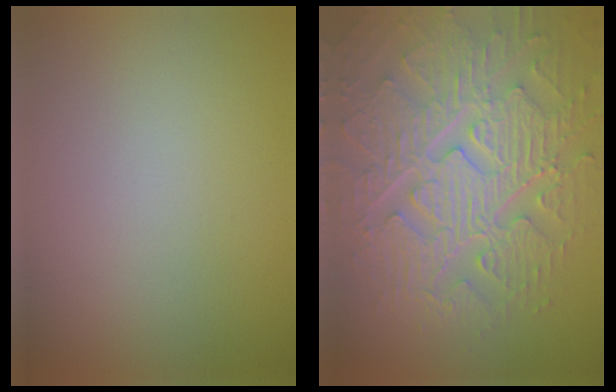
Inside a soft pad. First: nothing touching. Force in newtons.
{"total": 9.2, "press": 6.7, "slide": 6.3}